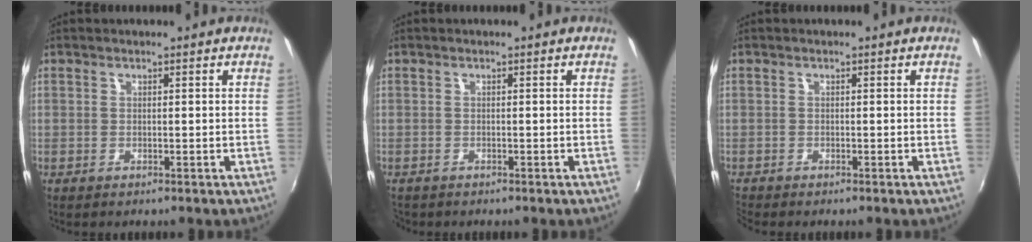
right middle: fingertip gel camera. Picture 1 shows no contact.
{"total": 1.2, "force": [-1.0, 0.7, 0.1], "torque": [-0.007, -0.004, -0.017]}
{"total": 0.9, "force": [-0.9, 0.1, 0.1], "torque": [-0.002, -0.007, -0.019]}